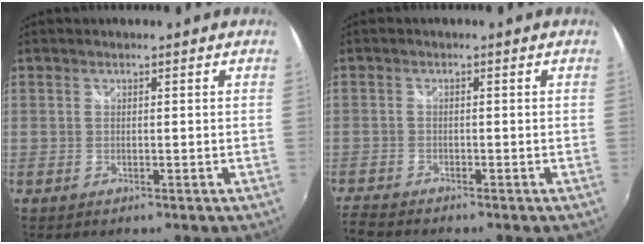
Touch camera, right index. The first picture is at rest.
{"total": 4.4, "force": [-4.2, 0.7, 0.8], "torque": [-0.033, -0.022, -0.084]}